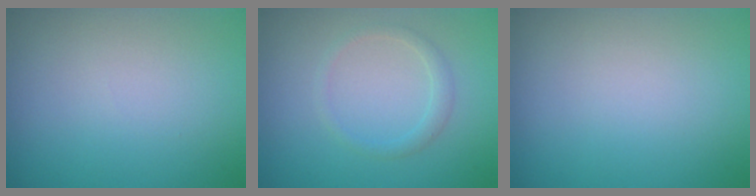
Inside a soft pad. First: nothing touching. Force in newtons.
{"total": 1.3, "press": 1.3, "slide": 0.2}
{"total": 0.0}